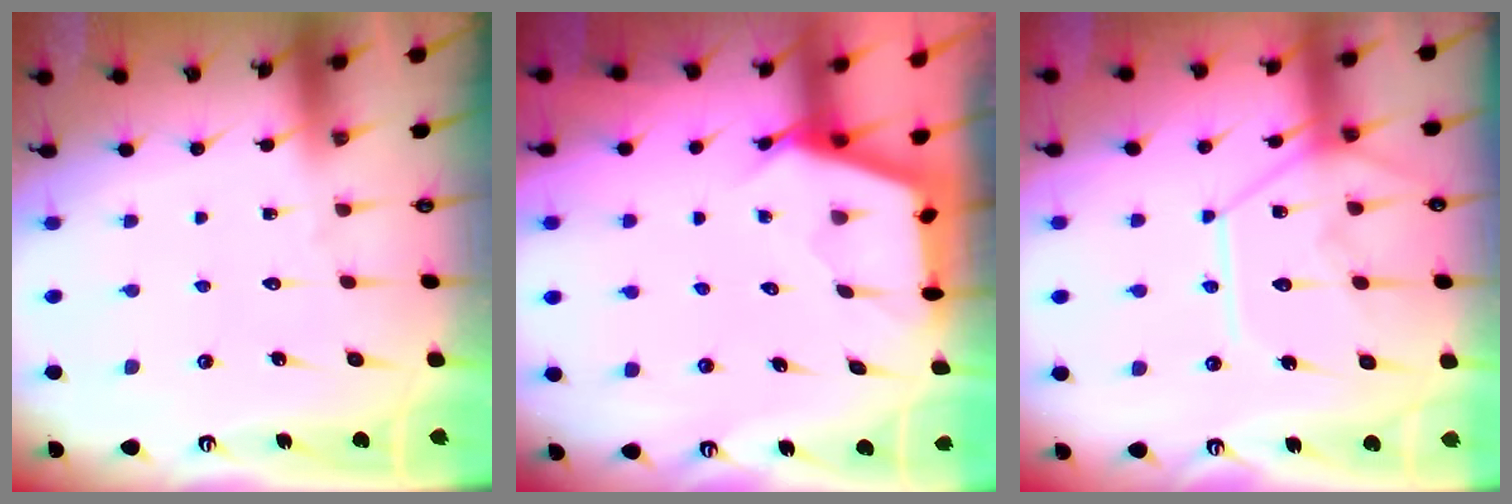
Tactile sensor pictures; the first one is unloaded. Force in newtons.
{"total": 2.6, "press": 2.6, "slide": 0.3}
{"total": 12.7, "press": 12.7, "slide": 1.2}